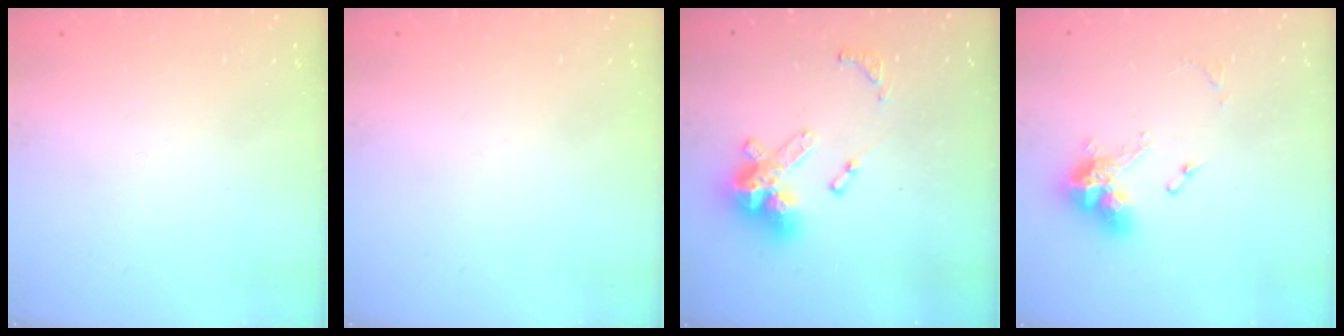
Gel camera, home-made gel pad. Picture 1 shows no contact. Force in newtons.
{"total": 0.0}
{"total": 15.2, "press": 15.1, "slide": 1.3}
{"total": 11.4, "press": 11.4, "slide": 0.9}